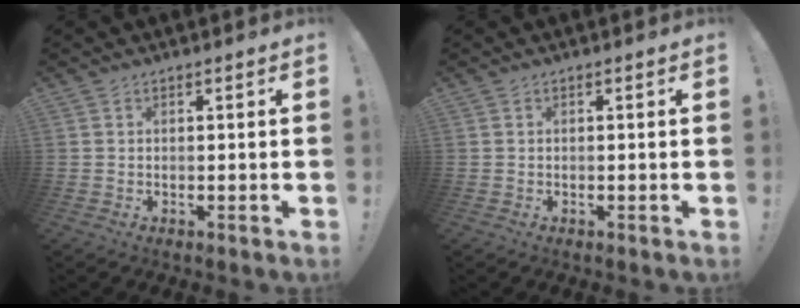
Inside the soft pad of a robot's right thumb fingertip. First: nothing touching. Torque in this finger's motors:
{"motor_torque": [-0.11, 0.17, -0.14, 0.08, 0.07]}